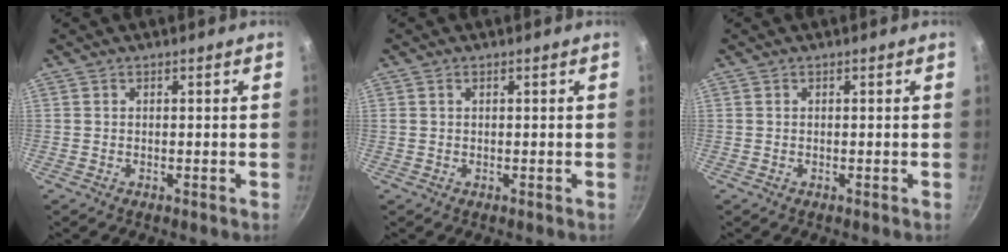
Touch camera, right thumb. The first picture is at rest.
{"total": 0.7, "force": [0.4, 0.4, 0.5], "torque": [-0.008, 0.003, 0.006]}
{"total": 0.0}